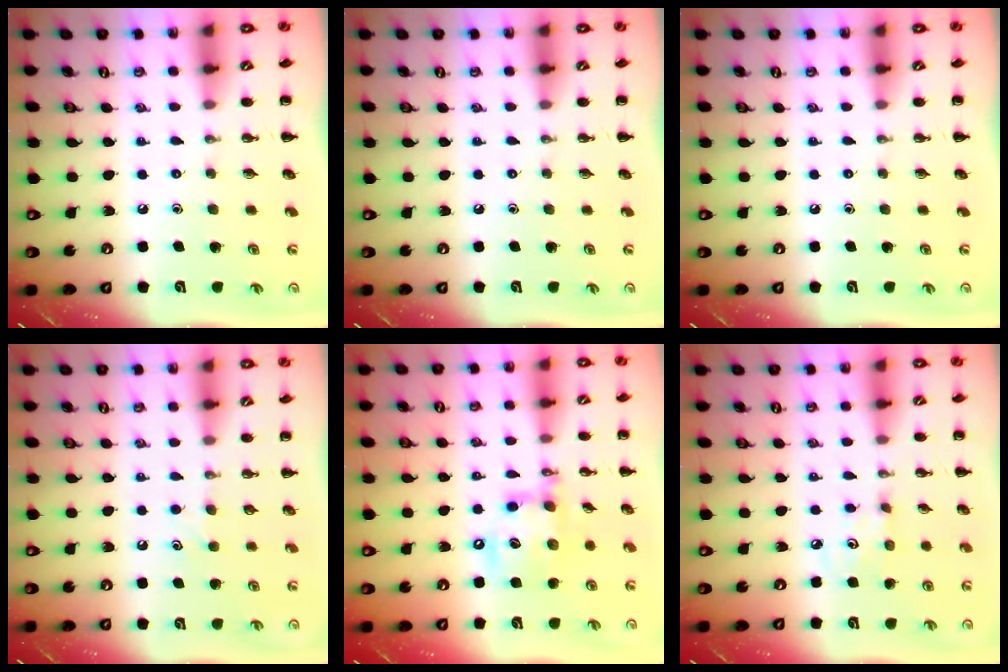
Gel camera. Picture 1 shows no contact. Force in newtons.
{"total": 0.0}
{"total": 0.0}
{"total": 4.6, "press": 4.4, "slide": 1.4}
{"total": 14.6, "press": 14.4, "slide": 2.4}
{"total": 3.1, "press": 3.0, "slide": 0.9}